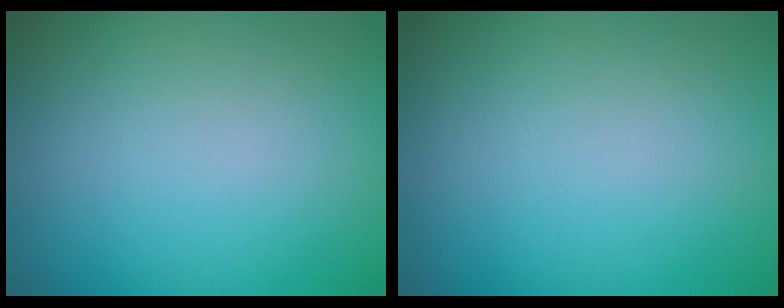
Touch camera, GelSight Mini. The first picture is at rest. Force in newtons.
{"total": 0.0}